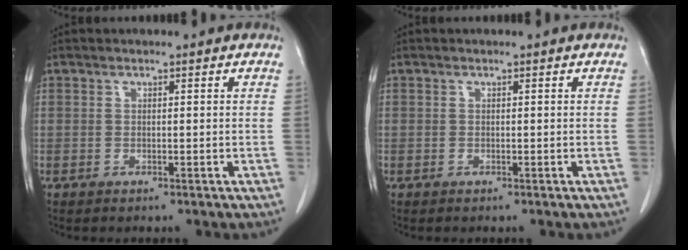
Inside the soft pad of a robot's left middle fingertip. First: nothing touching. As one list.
[{"total": 0.0}]